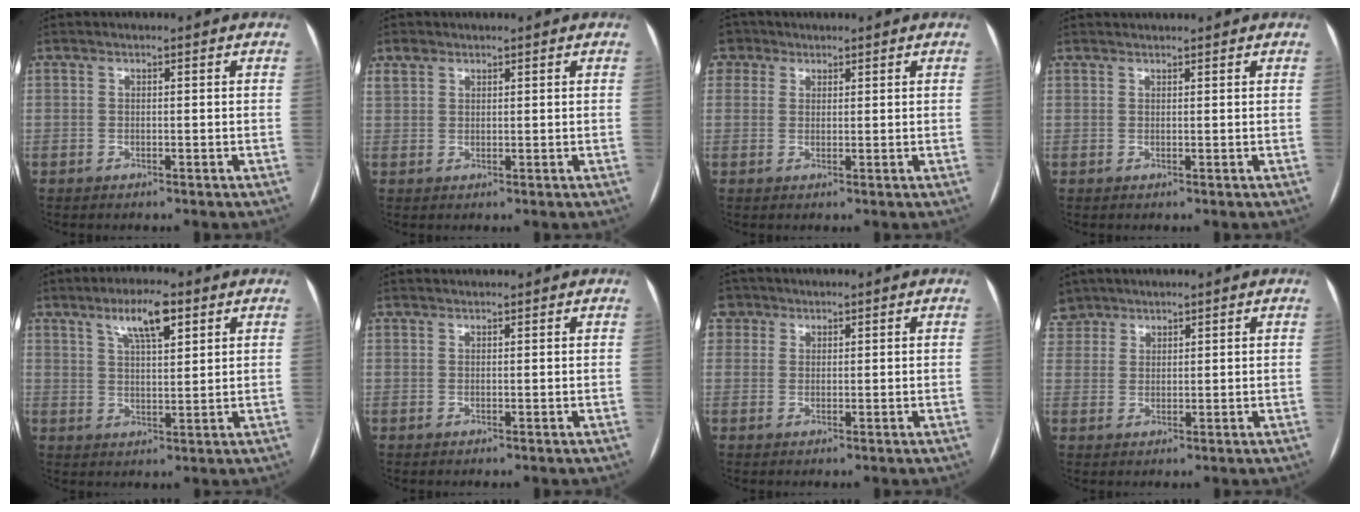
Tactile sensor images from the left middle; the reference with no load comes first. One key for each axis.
{"total": 1.8, "fx": 1.4, "fy": 1.1, "fz": 0.4, "tx": -0.014, "ty": 0.012, "tz": 0.030}
{"total": 4.0, "fx": 2.1, "fy": 3.3, "fz": 0.4, "tx": -0.010, "ty": 0.019, "tz": 0.038}
{"total": 1.7, "fx": 1.7, "fy": 0.2, "fz": 0.3, "tx": -0.003, "ty": 0.015, "tz": 0.029}
{"total": 7.0, "fx": 4.1, "fy": 1.6, "fz": 5.5, "tx": -0.101, "ty": 0.008, "tz": 0.071}
{"total": 2.3, "fx": 2.3, "fy": 0.2, "fz": 0.3, "tx": -0.001, "ty": 0.019, "tz": 0.036}
{"total": 3.4, "fx": 1.8, "fy": 2.8, "fz": 0.0, "tx": 0.007, "ty": 0.010, "tz": 0.032}
{"total": 5.5, "fx": 4.3, "fy": 3.3, "fz": -0.2, "tx": 0.010, "ty": 0.011, "tz": 0.086}